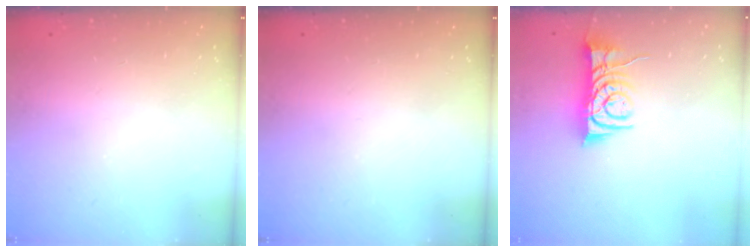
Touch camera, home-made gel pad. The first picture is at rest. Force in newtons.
{"total": 0.0}
{"total": 8.8, "press": 8.8, "slide": 0.5}